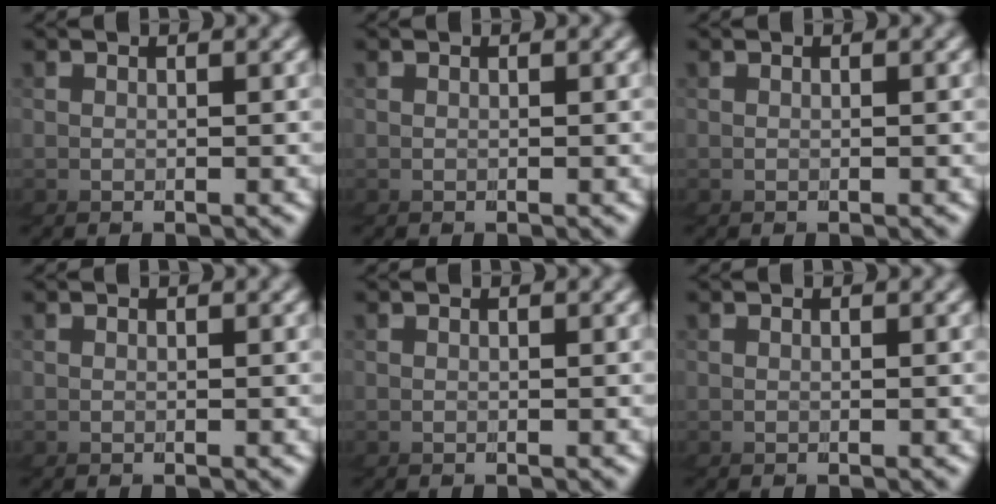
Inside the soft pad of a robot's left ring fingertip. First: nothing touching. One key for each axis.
{"total": 0.0}
{"total": 0.0}
{"total": 0.0}
{"total": 0.0}
{"total": 0.0}